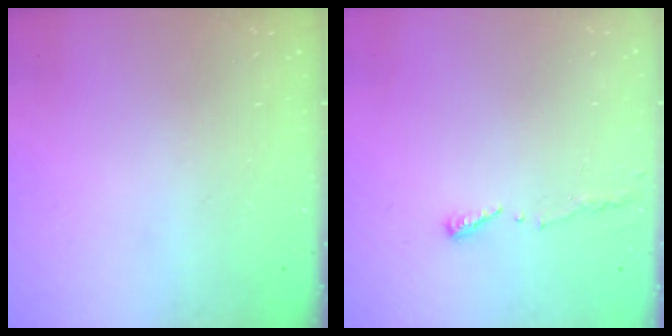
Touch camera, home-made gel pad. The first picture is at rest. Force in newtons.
{"total": 3.5, "press": 3.4, "slide": 0.3}